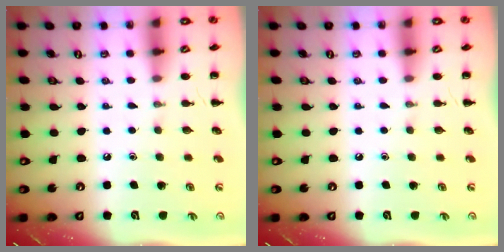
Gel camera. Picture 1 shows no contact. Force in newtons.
{"total": 0.0}